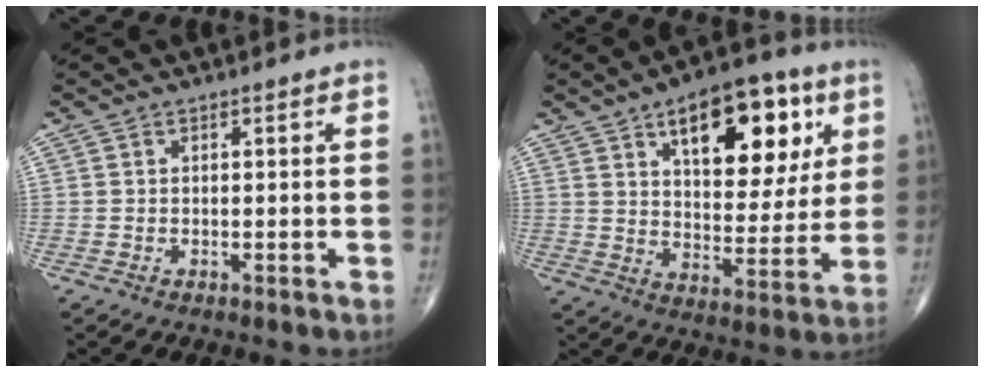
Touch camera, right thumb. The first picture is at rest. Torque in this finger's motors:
{"motor_torque": [-1.45, 2.66, 1.34, 1.43, 0.39]}